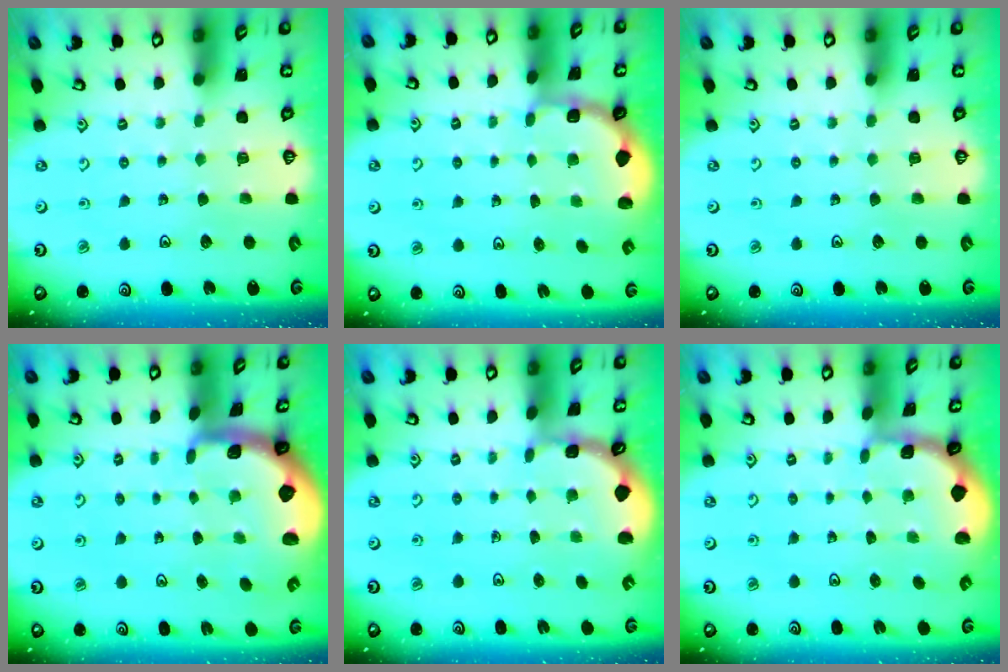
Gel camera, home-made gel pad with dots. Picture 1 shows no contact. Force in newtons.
{"total": 1.8, "press": 1.7, "slide": 0.7}
{"total": 0.0}
{"total": 2.6, "press": 2.5, "slide": 0.6}
{"total": 1.1, "press": 1.1, "slide": 0.1}
{"total": 1.3, "press": 1.2, "slide": 0.2}